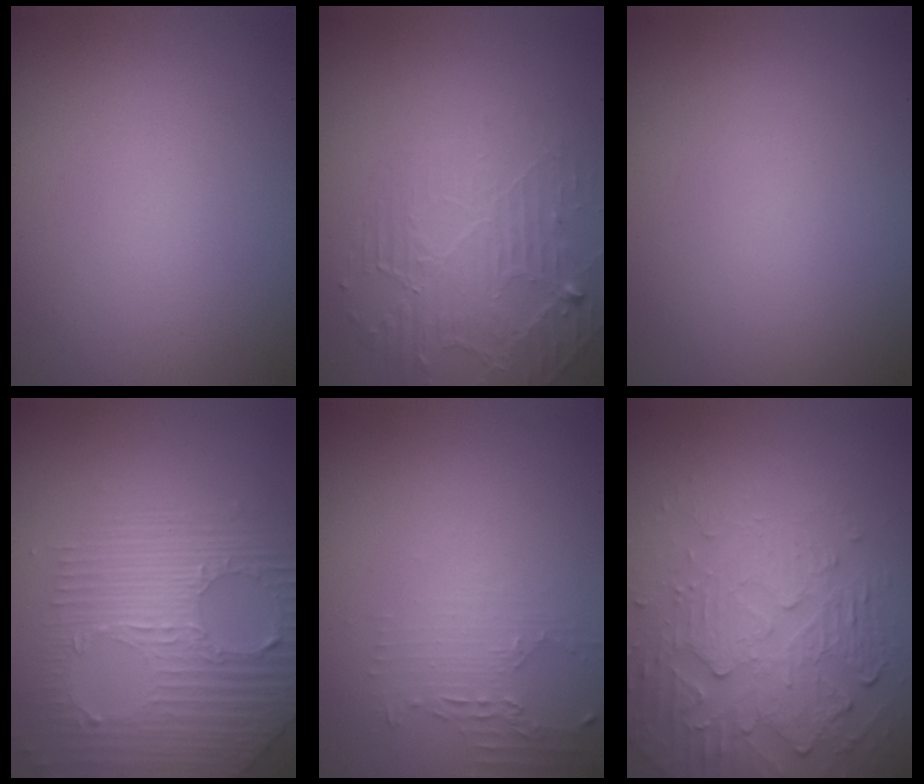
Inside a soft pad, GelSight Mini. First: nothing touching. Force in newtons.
{"total": 2.3, "press": 1.7, "slide": 1.6}
{"total": 0.0}
{"total": 7.1, "press": 4.6, "slide": 5.4}
{"total": 2.2, "press": 1.6, "slide": 1.5}
{"total": 6.0, "press": 3.6, "slide": 4.7}